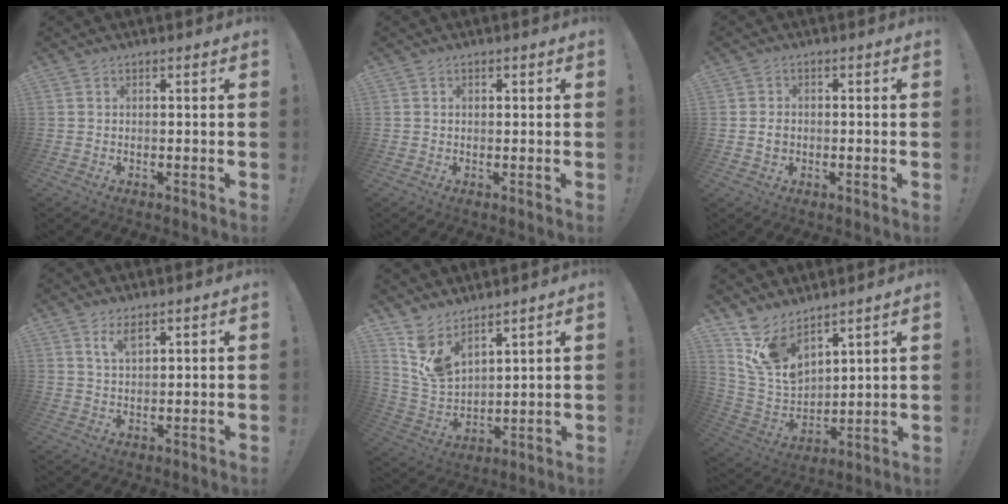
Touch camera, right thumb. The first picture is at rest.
{"total": 0.7, "force": [0.3, 0.5, 0.4], "torque": [-0.003, -0.001, 0.005]}
{"total": 2.1, "force": [-0.4, 1.9, 0.8], "torque": [-0.003, 0.002, -0.009]}
{"total": 4.1, "force": [2.6, 1.4, 2.9], "torque": [-0.046, -0.011, 0.044]}
{"total": 9.6, "force": [8.3, 3.8, 2.9], "torque": [-0.085, -0.062, 0.164]}
{"total": 12.6, "force": [9.8, 6.2, 4.9], "torque": [-0.118, -0.068, 0.194]}